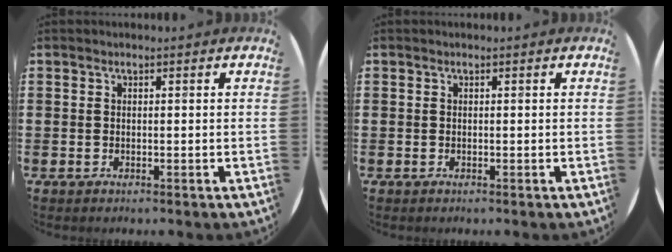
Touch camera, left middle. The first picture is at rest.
{"total": 0.0}